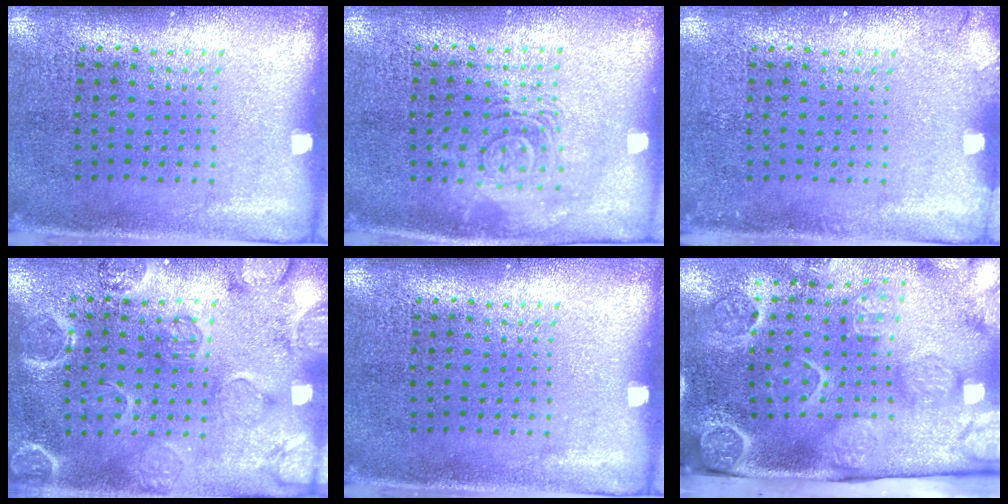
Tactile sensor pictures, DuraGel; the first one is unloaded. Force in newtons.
{"total": 2.8, "press": 2.8, "slide": 0.4}
{"total": 0.9, "press": 0.9, "slide": 0.1}
{"total": 2.4, "press": 2.3, "slide": 0.8}
{"total": 0.0}
{"total": 4.6, "press": 3.5, "slide": 2.9}